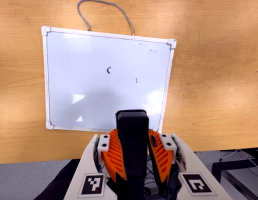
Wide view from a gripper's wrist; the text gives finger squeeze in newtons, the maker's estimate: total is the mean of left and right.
{"total": 10.7, "left": 8.3, "right": 13.1}